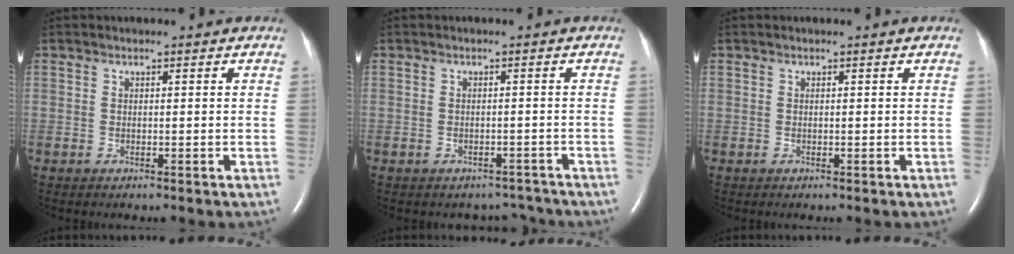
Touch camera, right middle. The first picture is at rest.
{"total": 3.6, "force": [-3.2, 1.7, -0.4], "torque": [0.012, 0.015, -0.037]}
{"total": 0.0}